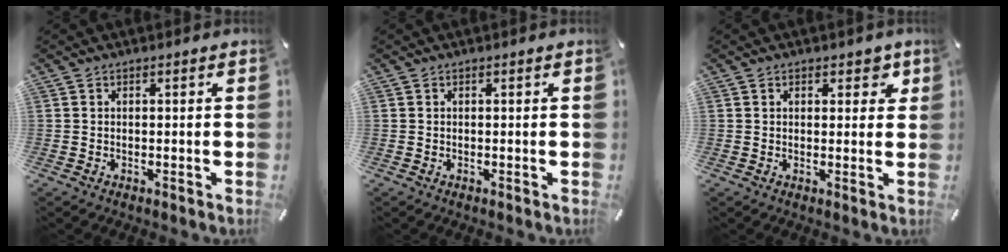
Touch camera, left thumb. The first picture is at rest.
{"total": 0.0}
{"total": 3.5, "force": [1.5, 2.2, 2.2], "torque": [-0.016, -0.003, 0.018]}